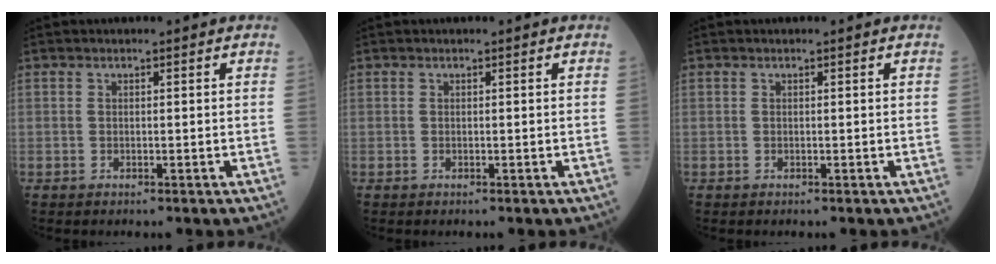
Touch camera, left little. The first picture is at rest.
{"total": 0.0}
{"total": 0.0}